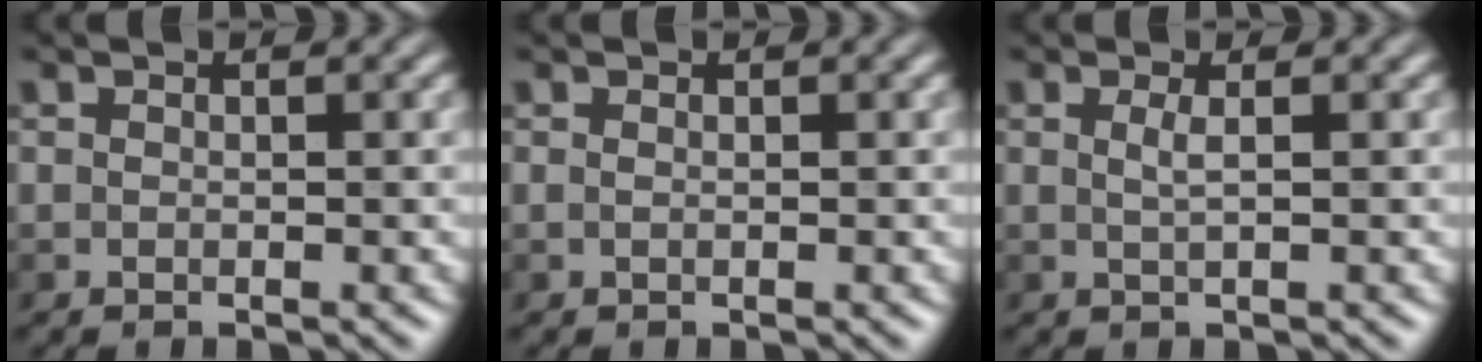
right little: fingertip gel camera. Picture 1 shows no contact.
{"total": 0.0}
{"total": 0.8, "force": [0.2, -0.2, 0.7], "torque": [-0.019, 0.002, 0.008]}